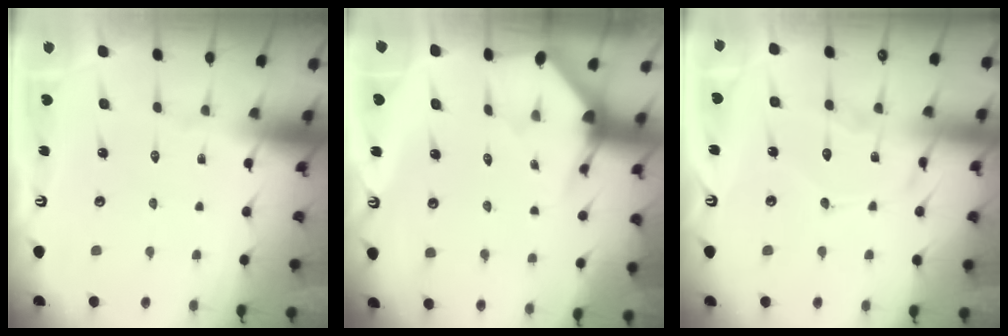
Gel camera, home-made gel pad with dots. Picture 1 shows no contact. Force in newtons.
{"total": 3.2, "press": 3.2, "slide": 0.3}
{"total": 12.4, "press": 12.4, "slide": 1.0}